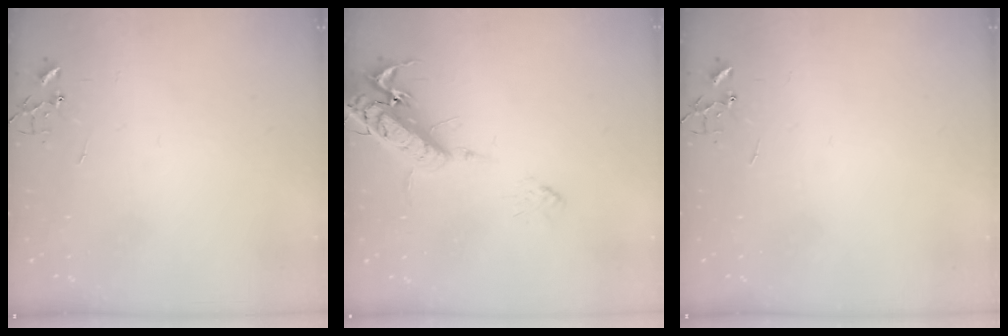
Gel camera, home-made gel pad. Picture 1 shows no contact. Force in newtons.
{"total": 16.4, "press": 15.9, "slide": 3.8}
{"total": 0.0}